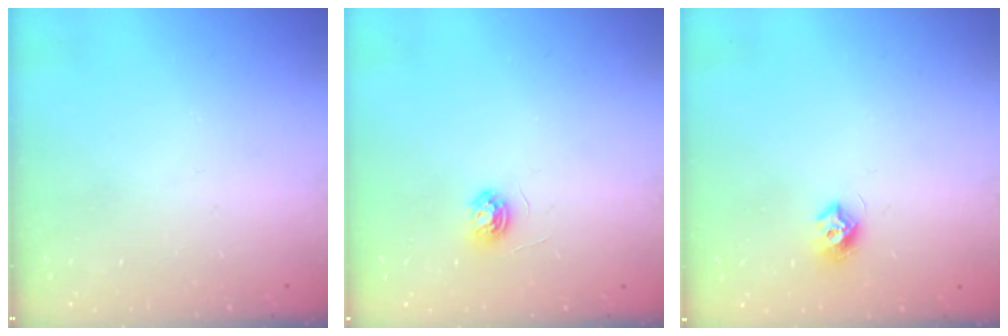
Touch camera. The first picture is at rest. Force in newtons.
{"total": 4.4, "press": 4.4, "slide": 0.5}
{"total": 7.3, "press": 7.3, "slide": 0.6}